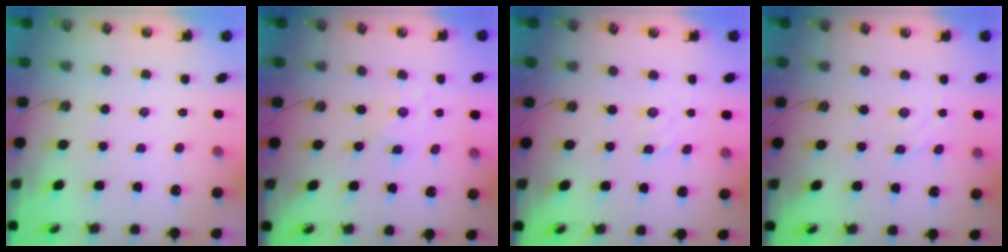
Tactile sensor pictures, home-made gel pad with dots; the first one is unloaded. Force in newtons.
{"total": 2.0, "press": 2.0, "slide": 0.3}
{"total": 2.4, "press": 2.4, "slide": 0.6}
{"total": 4.5, "press": 4.5, "slide": 0.6}